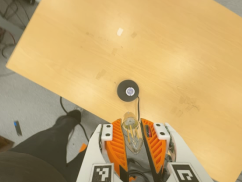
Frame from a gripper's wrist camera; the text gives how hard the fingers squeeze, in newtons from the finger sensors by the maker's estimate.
{"total": 14.5, "left": 16.6, "right": 12.4}